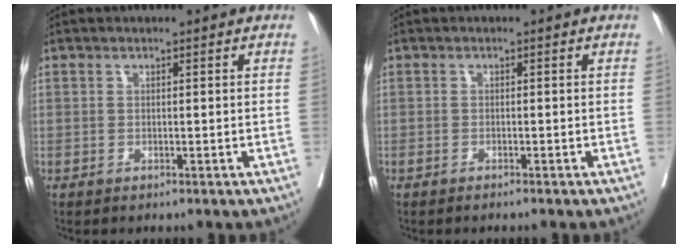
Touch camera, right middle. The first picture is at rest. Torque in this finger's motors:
{"motor_torque": [-0.10, -0.03, 0.04, 0.00]}